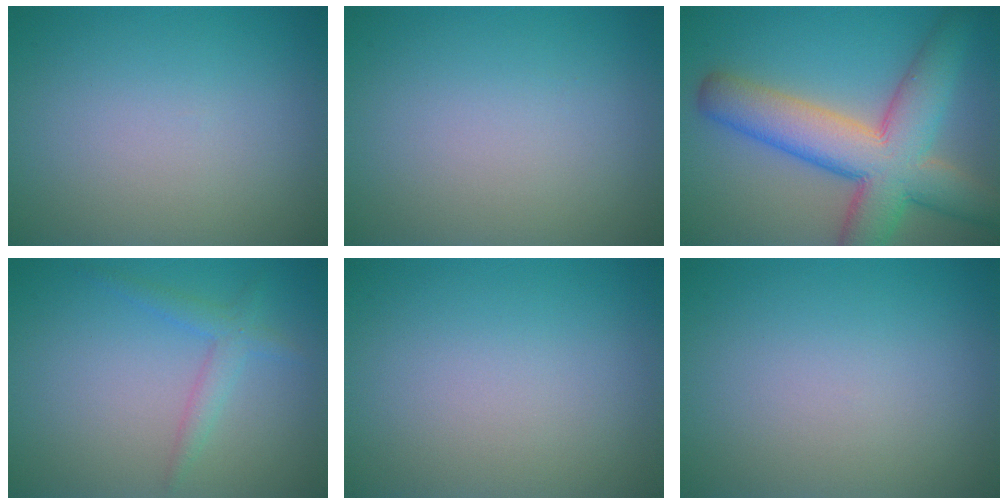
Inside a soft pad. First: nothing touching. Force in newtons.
{"total": 0.0}
{"total": 10.3, "press": 10.3, "slide": 0.4}
{"total": 2.0, "press": 2.0, "slide": 0.1}
{"total": 0.0}
{"total": 0.0}